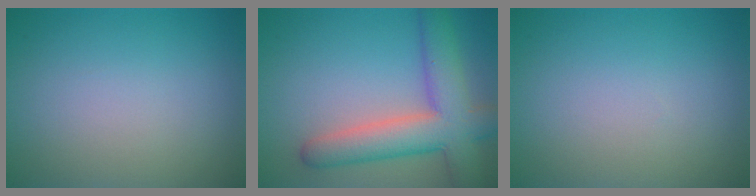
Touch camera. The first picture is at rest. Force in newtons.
{"total": 7.7, "press": 7.7, "slide": 0.3}
{"total": 0.0}